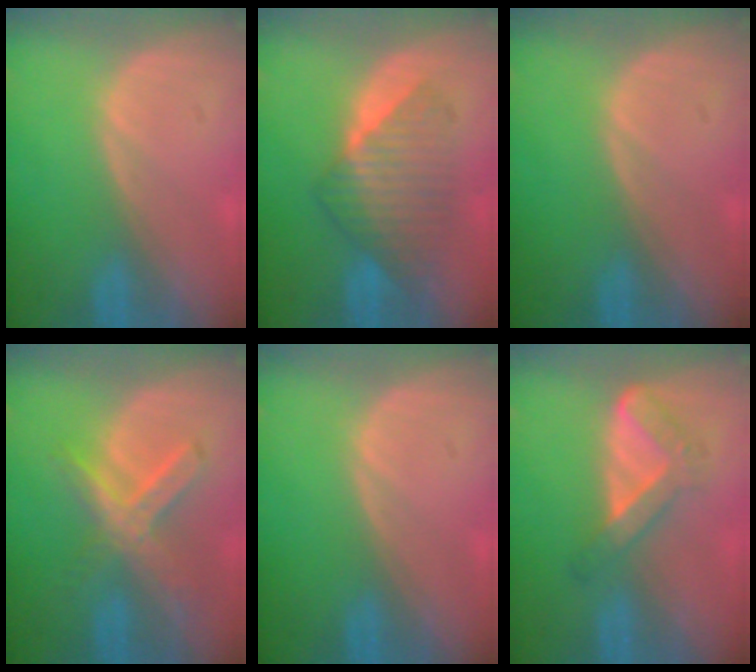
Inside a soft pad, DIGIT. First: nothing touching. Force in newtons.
{"total": 7.1, "press": 7.1, "slide": 0.2}
{"total": 0.0}
{"total": 7.5, "press": 6.4, "slide": 3.8}
{"total": 0.0}
{"total": 5.6, "press": 4.7, "slide": 3.0}